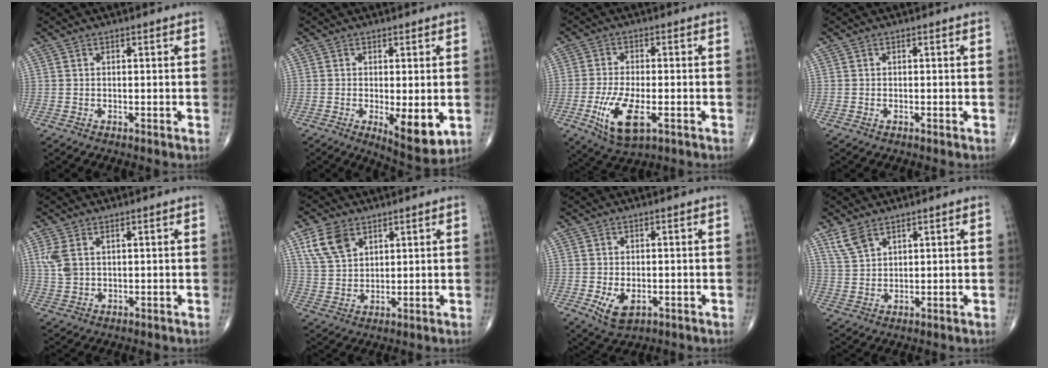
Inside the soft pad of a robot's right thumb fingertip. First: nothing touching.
{"total": 8.3, "force": [-1.8, 2.8, 7.6], "torque": [-0.106, -0.024, -0.020]}
{"total": 10.3, "force": [-3.4, 4.2, 8.7], "torque": [-0.171, -0.005, -0.055]}
{"total": 0.0}
{"total": 4.4, "force": [1.5, 2.6, 3.3], "torque": [-0.081, 0.003, 0.036]}
{"total": 8.0, "force": [4.2, 5.1, 4.5], "torque": [-0.075, -0.012, 0.088]}
{"total": 5.6, "force": [-1.6, 3.3, 4.2], "torque": [-0.072, -0.006, -0.018]}
{"total": 4.4, "force": [3.1, 2.2, 2.2], "torque": [-0.041, -0.010, 0.071]}